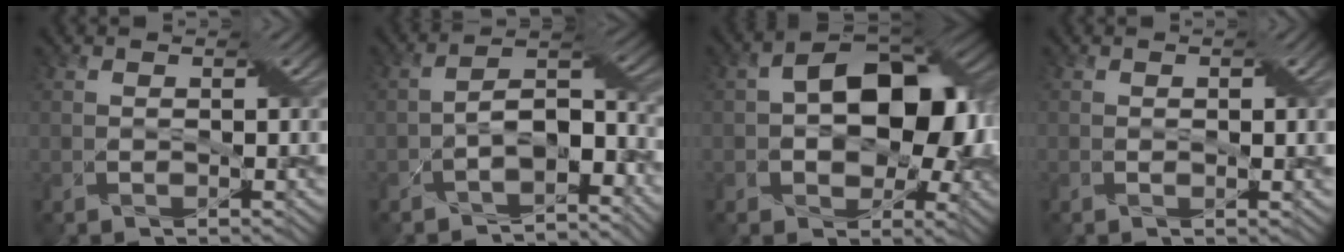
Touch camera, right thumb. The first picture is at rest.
{"total": 7.1, "force": [-4.2, 3.5, 4.5], "torque": [-0.065, 0.000, -0.079]}
{"total": 13.7, "force": [0.8, 8.6, 10.7], "torque": [-0.150, 0.011, 0.006]}
{"total": 2.4, "force": [0.4, 0.5, 2.3], "torque": [-0.038, 0.003, 0.006]}